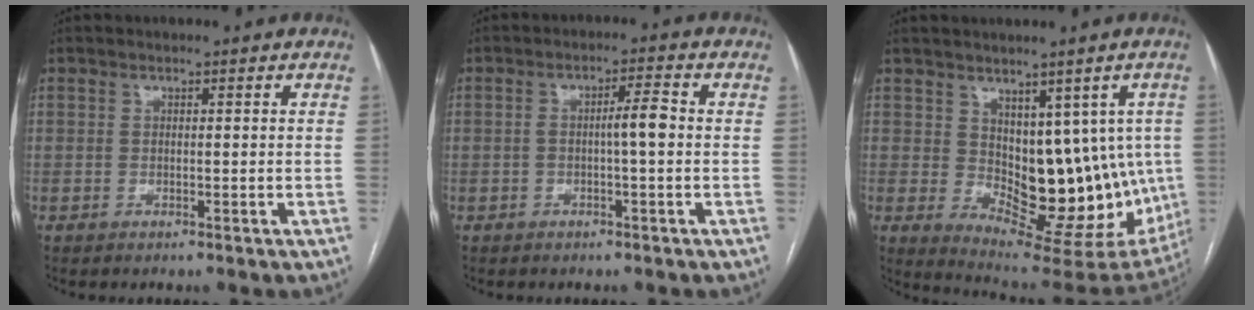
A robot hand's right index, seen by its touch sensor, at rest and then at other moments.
{"total": 3.6, "force": [-0.5, 0.1, 3.6], "torque": [-0.058, 0.008, -0.009]}
{"total": 15.0, "force": [0.4, 7.9, 12.8], "torque": [-0.154, -0.005, 0.028]}